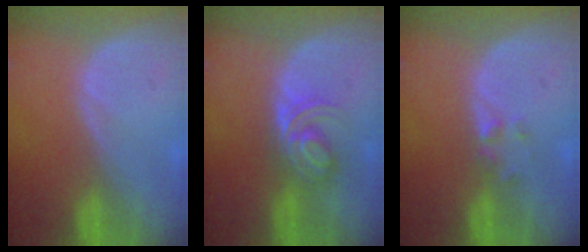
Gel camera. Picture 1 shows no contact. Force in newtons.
{"total": 5.7, "press": 5.2, "slide": 2.4}
{"total": 1.6, "press": 1.4, "slide": 0.9}